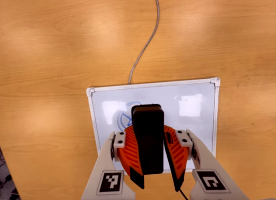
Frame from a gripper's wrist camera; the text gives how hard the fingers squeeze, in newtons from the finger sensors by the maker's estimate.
{"total": 14.3, "left": 12.4, "right": 16.1}